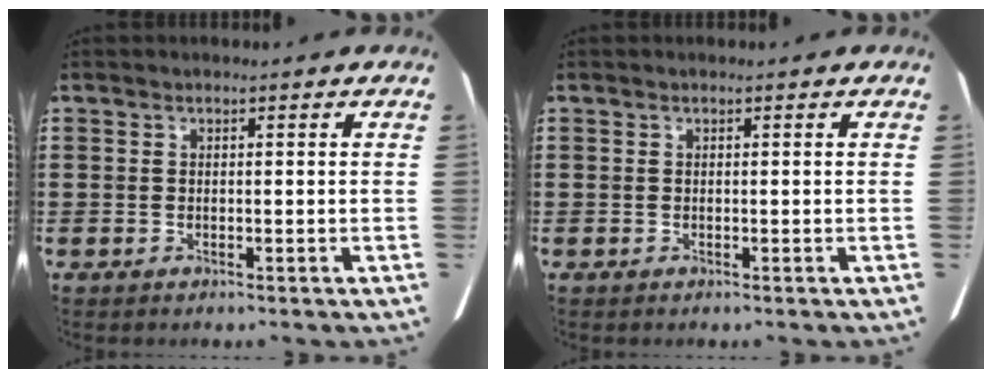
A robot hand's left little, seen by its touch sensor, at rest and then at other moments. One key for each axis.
{"total": 0.0}